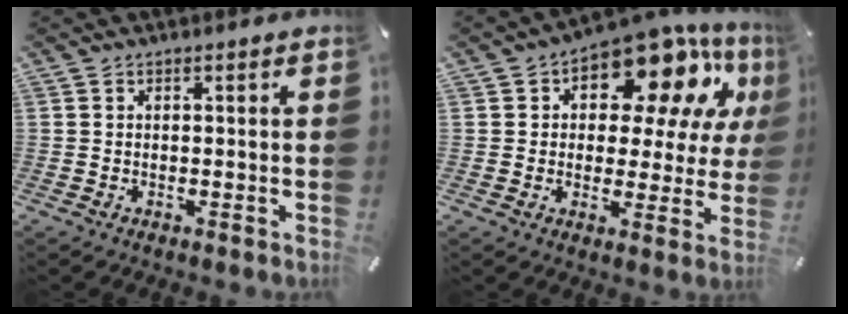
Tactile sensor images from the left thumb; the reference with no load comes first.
{"total": 16.1, "force": [9.6, 8.1, 10.1], "torque": [-0.147, -0.065, 0.162]}